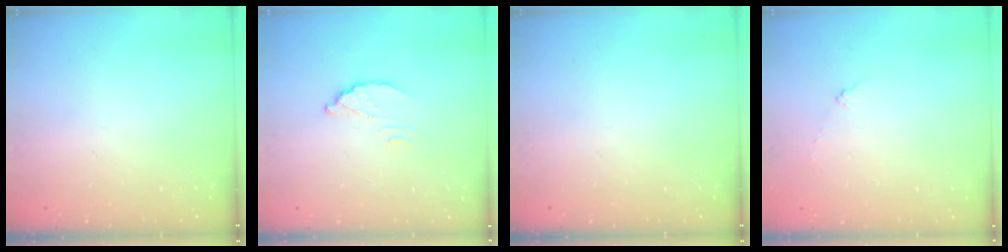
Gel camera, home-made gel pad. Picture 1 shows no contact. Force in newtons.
{"total": 3.7, "press": 3.7, "slide": 0.2}
{"total": 0.0}
{"total": 3.6, "press": 3.6, "slide": 0.3}